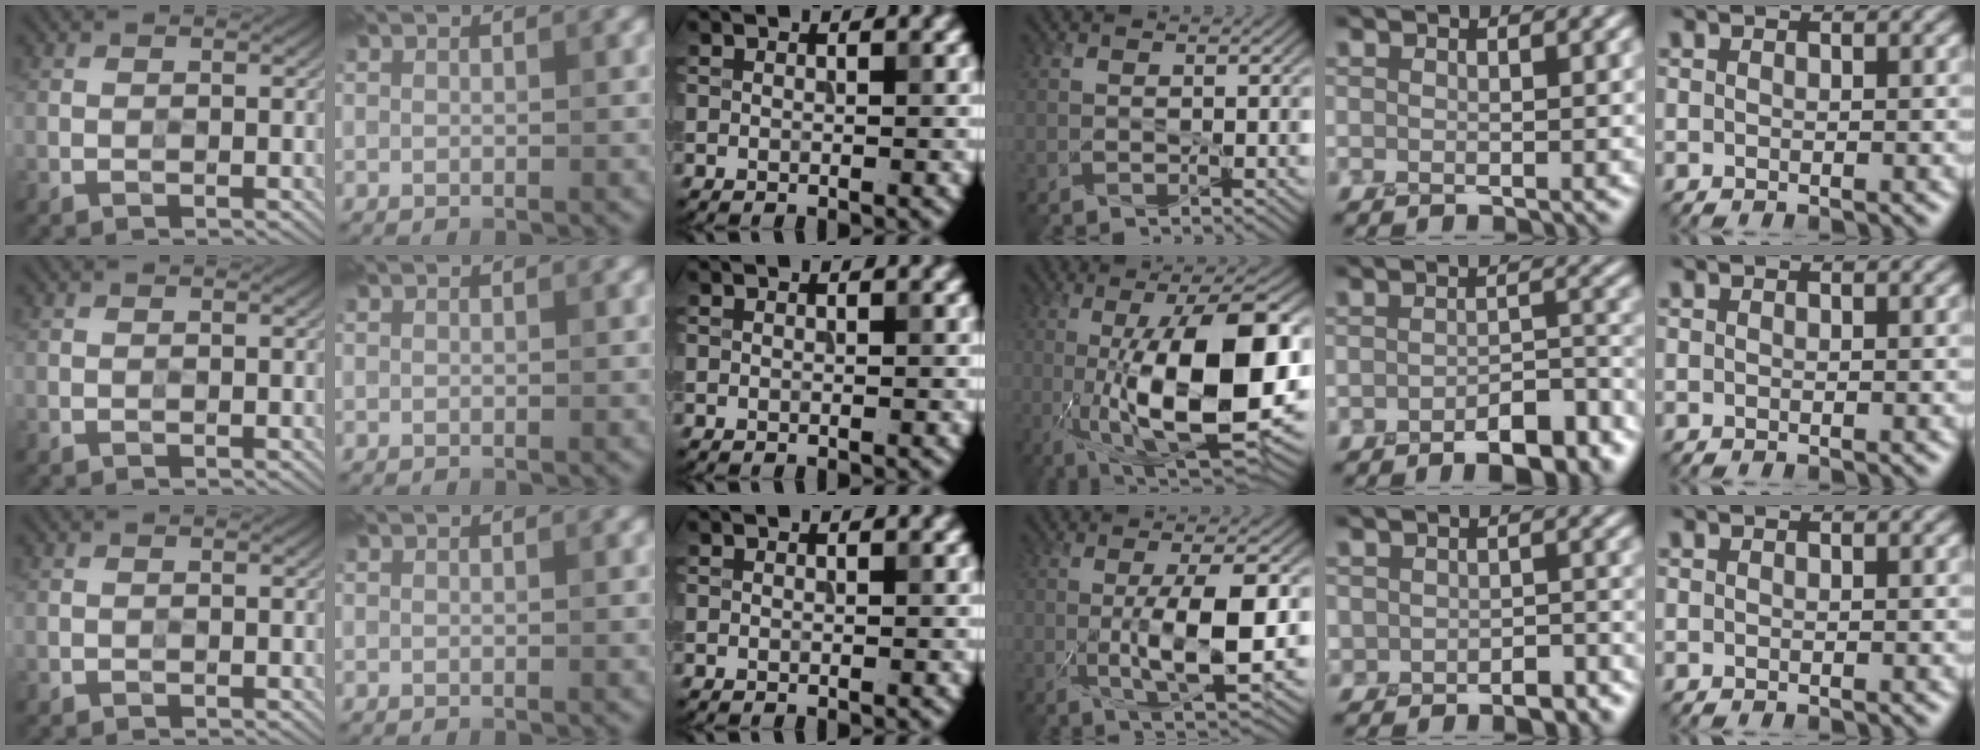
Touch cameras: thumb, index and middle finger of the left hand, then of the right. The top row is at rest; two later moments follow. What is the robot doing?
{"motion": "peel", "object": "velcro strap"}